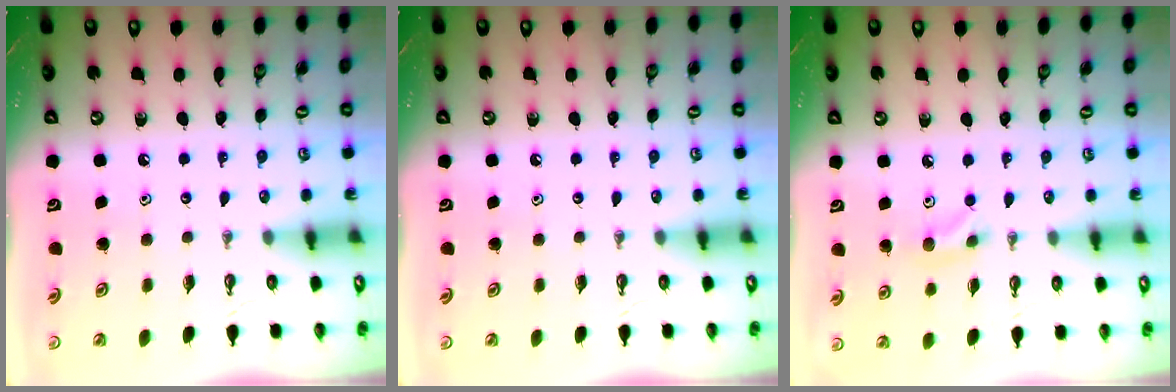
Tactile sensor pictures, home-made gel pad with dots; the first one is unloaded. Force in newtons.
{"total": 0.0}
{"total": 4.8, "press": 4.7, "slide": 1.1}